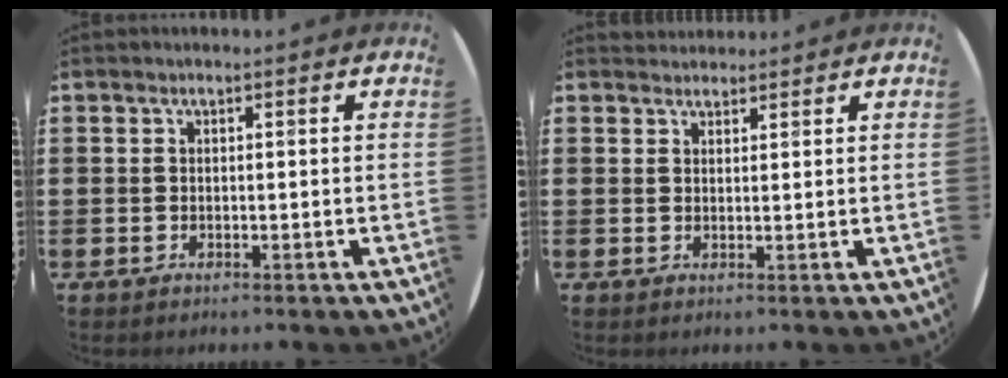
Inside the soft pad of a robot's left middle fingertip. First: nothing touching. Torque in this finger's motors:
{"motor_torque": [0.08, -0.09, -0.03, -0.01]}